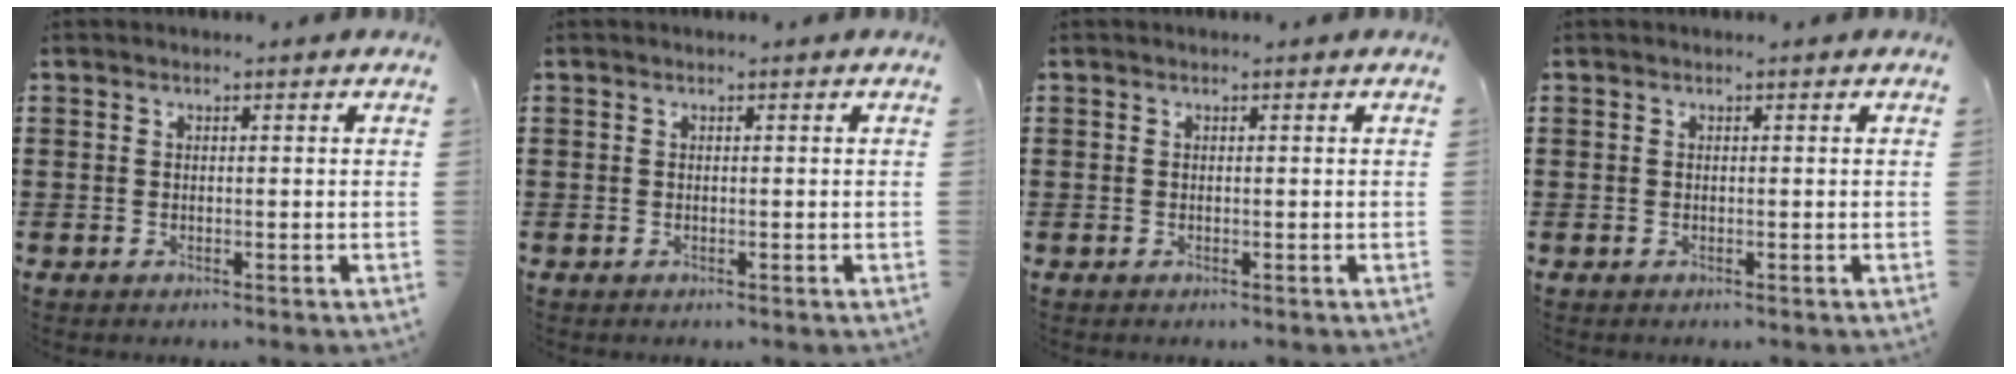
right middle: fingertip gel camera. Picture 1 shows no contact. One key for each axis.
{"total": 0.0}
{"total": 0.0}
{"total": 0.0}